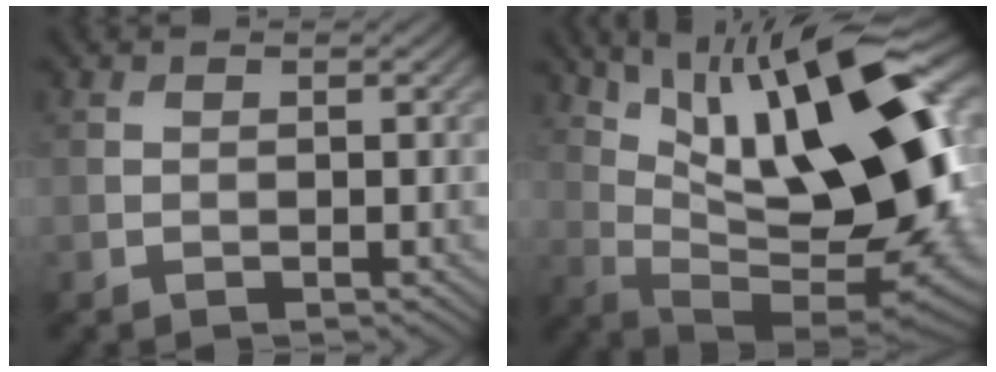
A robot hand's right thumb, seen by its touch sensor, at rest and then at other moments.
{"total": 20.4, "force": [7.0, 7.9, 17.5], "torque": [-0.278, 0.024, 0.126]}